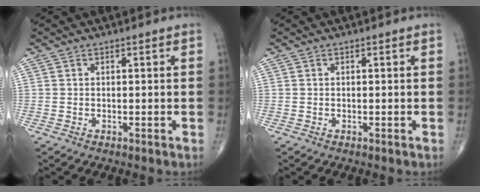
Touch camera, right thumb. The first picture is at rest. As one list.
[{"total": 0.0}]